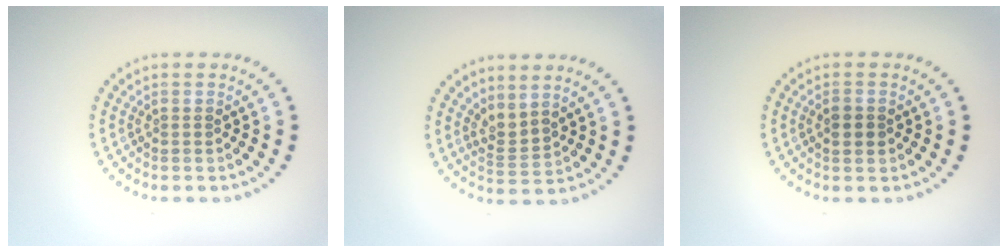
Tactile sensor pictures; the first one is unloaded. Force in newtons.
{"total": 2.1, "press": 1.4, "slide": 1.5}
{"total": 1.6, "press": 1.6, "slide": 0.2}